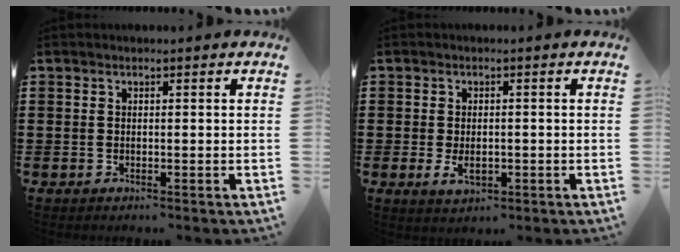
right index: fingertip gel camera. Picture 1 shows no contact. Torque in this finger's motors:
{"motor_torque": [0.59, 0.59, 0.34, 0.09]}